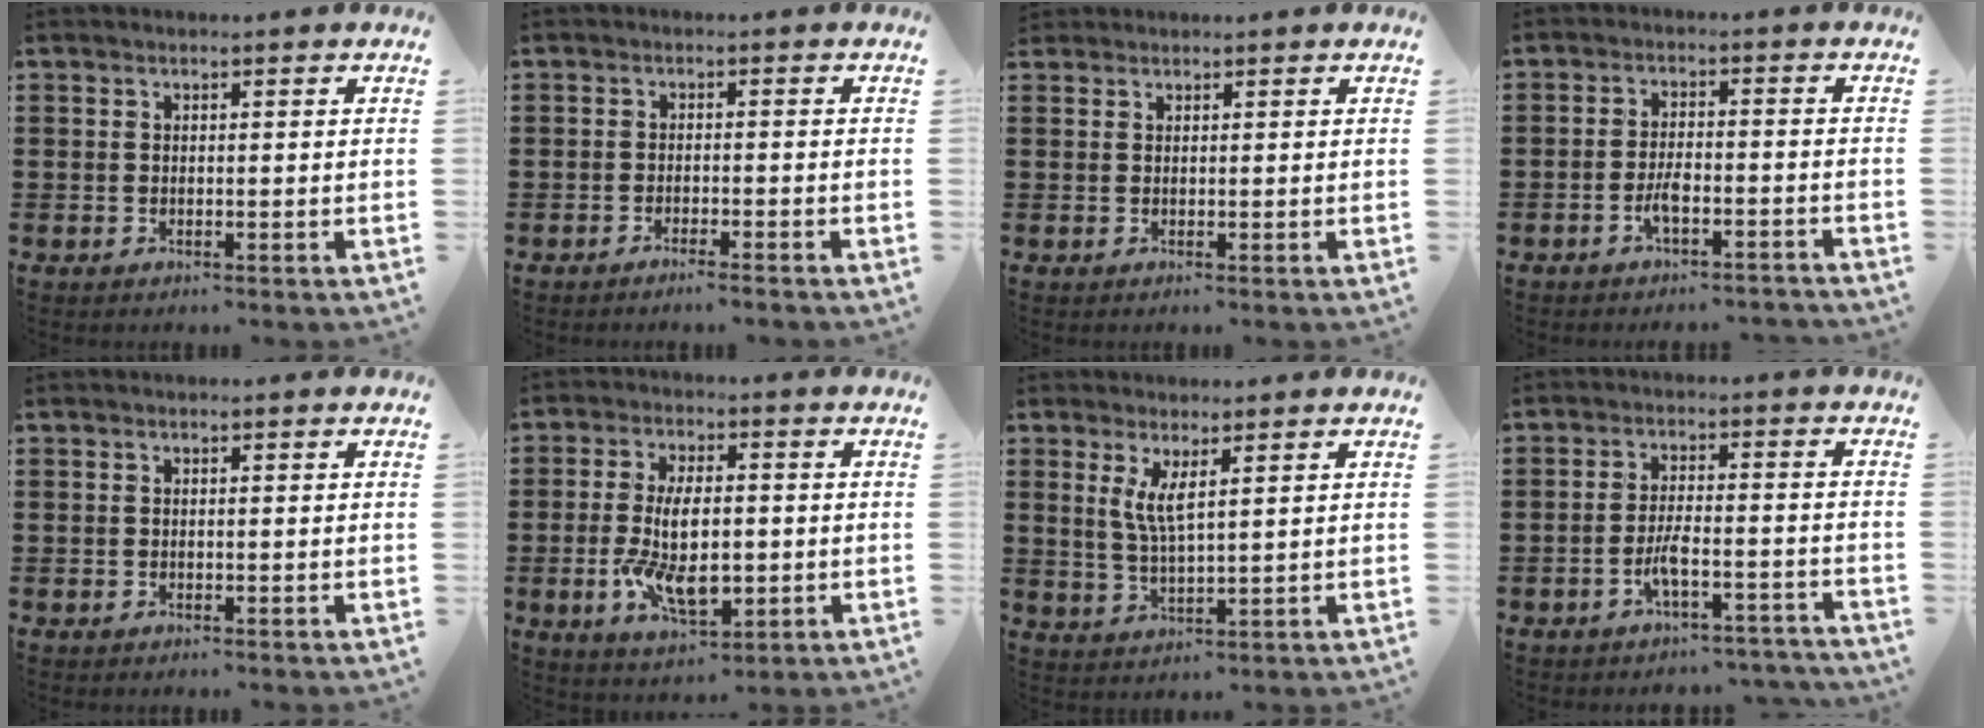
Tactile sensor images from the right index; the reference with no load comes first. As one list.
[{"total": 1.5, "force": [-1.4, -0.3, 0.6], "torque": [-0.009, -0.001, -0.026]}, {"total": 0.9, "force": [0.9, 0.2, -0.2], "torque": [0.002, 0.002, 0.018]}, {"total": 3.7, "force": [-2.5, 0.7, 2.6], "torque": [-0.061, 0.001, -0.051]}, {"total": 0.0}, {"total": 9.4, "force": [-1.3, 4.7, 8.1], "torque": [-0.164, 0.000, -0.027]}, {"total": 4.1, "force": [1.9, 0.7, 3.6], "torque": [-0.078, -0.001, 0.032]}, {"total": 4.8, "force": [-3.5, 0.7, 3.1], "torque": [-0.068, -0.002, -0.070]}]